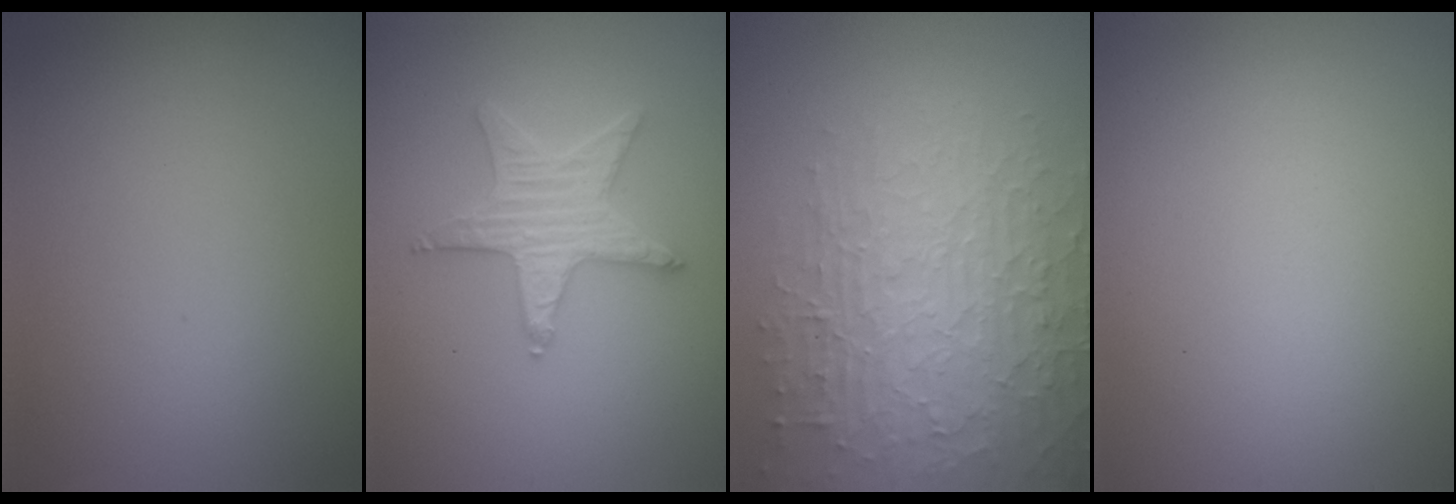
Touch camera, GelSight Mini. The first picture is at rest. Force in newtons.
{"total": 3.4, "press": 3.2, "slide": 1.0}
{"total": 6.6, "press": 5.1, "slide": 4.2}
{"total": 0.0}